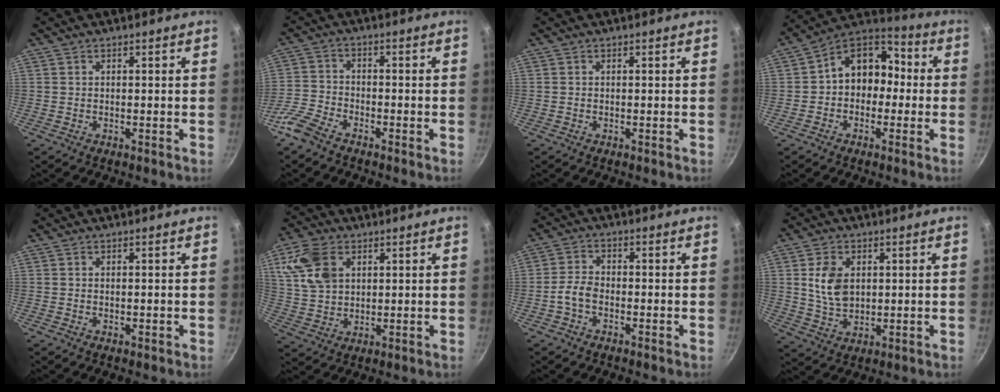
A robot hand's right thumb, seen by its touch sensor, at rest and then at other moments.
{"total": 6.0, "force": [-4.5, 2.8, 2.8], "torque": [-0.059, 0.031, -0.102]}
{"total": 0.0}
{"total": 12.2, "force": [-0.4, 9.6, 7.5], "torque": [-0.063, 0.051, -0.029]}
{"total": 0.0}
{"total": 10.7, "force": [3.9, 7.4, 6.7], "torque": [-0.115, -0.004, 0.078]}
{"total": 3.8, "force": [-1.6, 2.4, 2.5], "torque": [-0.053, 0.022, -0.041]}
{"total": 8.1, "force": [1.7, 5.5, 5.6], "torque": [-0.092, -0.012, 0.035]}